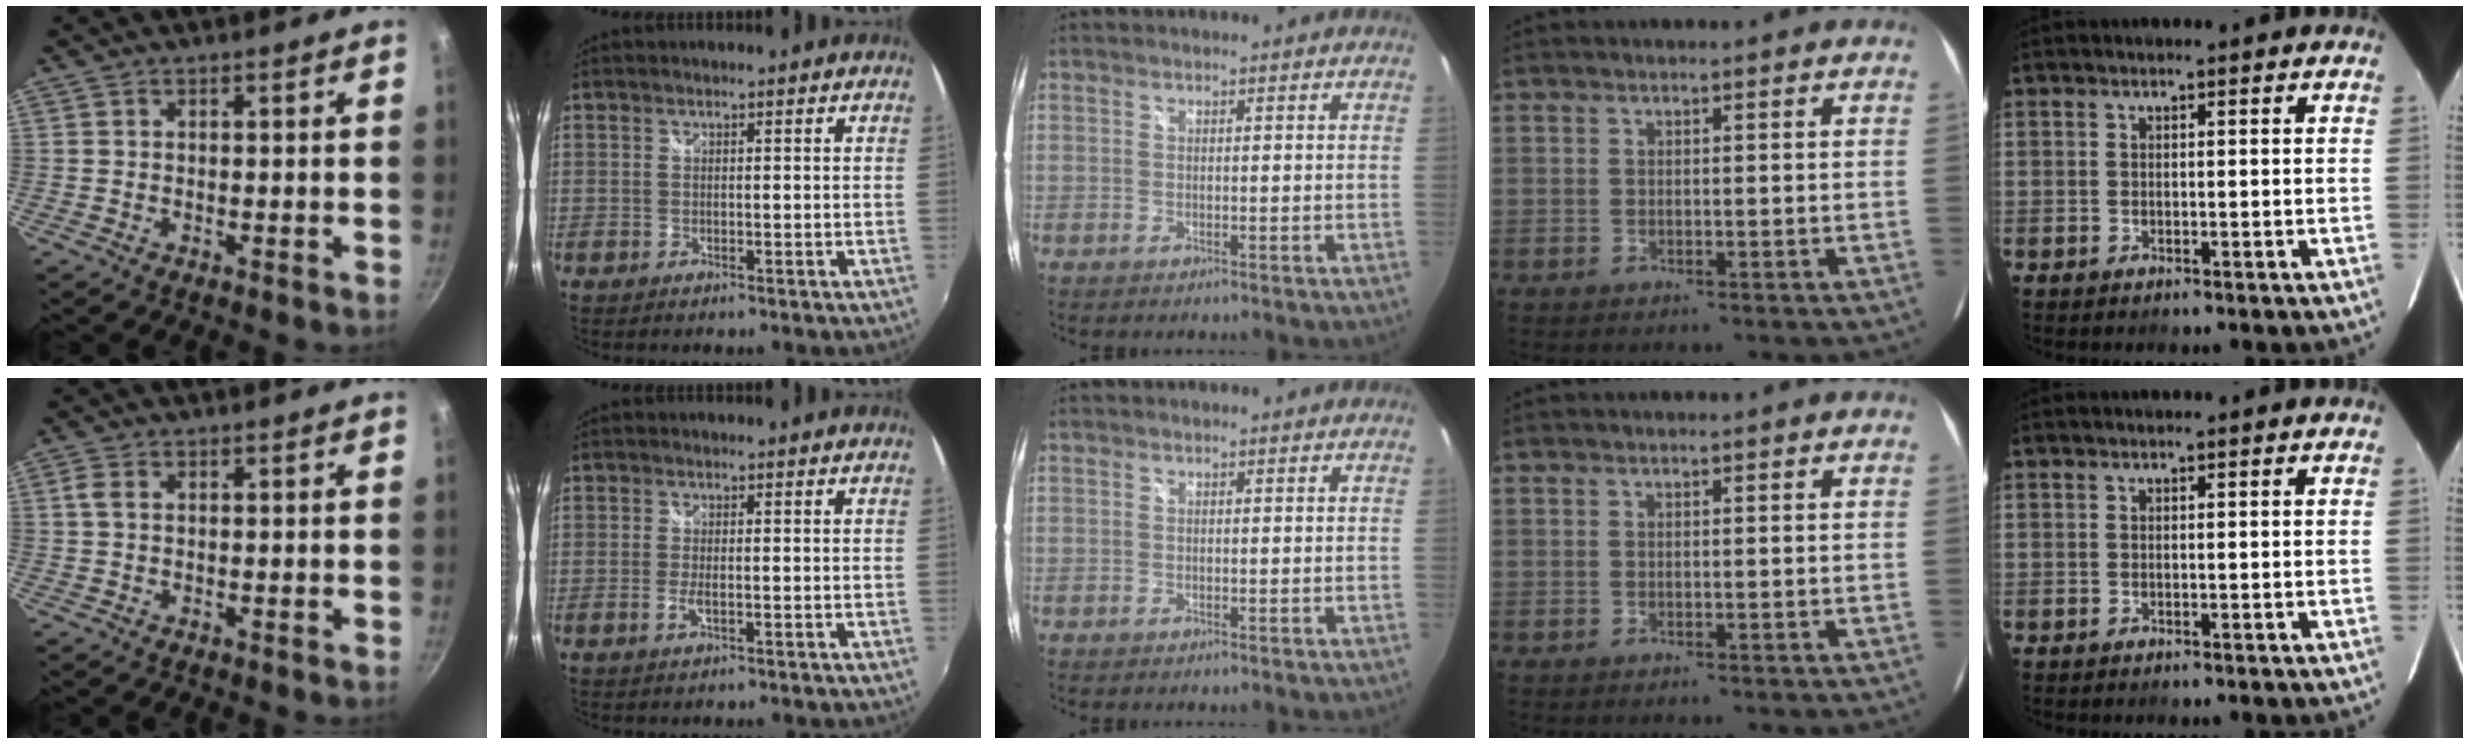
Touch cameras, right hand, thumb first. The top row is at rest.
{"thumb": {"total": 1.9, "force": [0.4, 1.1, 1.4], "torque": [-0.033, 0.004, 0.008]}, "index": {"total": 2.0, "force": [-0.6, 0.3, 1.9], "torque": [-0.039, -0.004, -0.010]}}